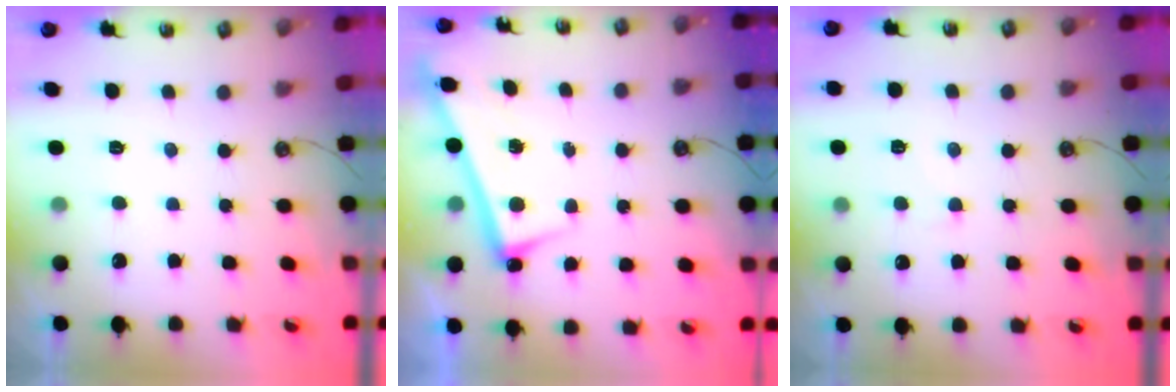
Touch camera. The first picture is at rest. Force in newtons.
{"total": 2.7, "press": 2.6, "slide": 0.5}
{"total": 3.4, "press": 3.3, "slide": 0.6}